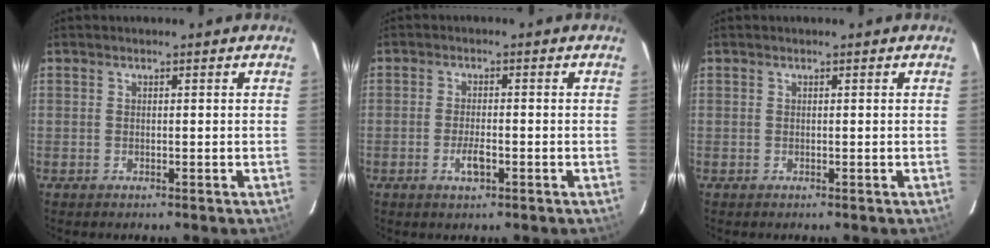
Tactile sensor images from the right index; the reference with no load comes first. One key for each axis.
{"total": 3.4, "fx": -1.5, "fy": 1.1, "fz": 2.8, "tx": -0.059, "ty": -0.003, "tz": -0.027}
{"total": 0.0}